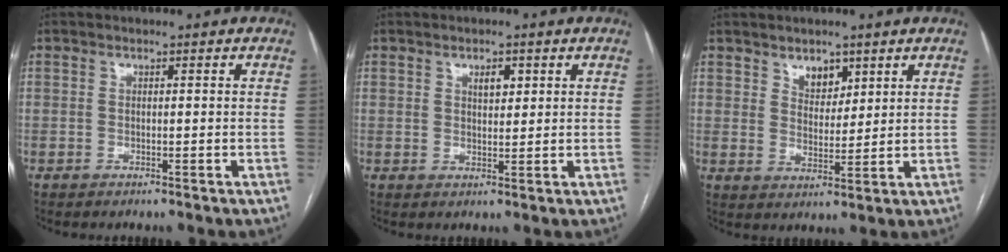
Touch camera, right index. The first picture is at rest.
{"total": 2.6, "force": [1.1, 1.3, 1.9], "torque": [-0.029, 0.001, 0.020]}
{"total": 4.4, "force": [2.8, 2.7, 2.2], "torque": [-0.032, -0.002, 0.053]}